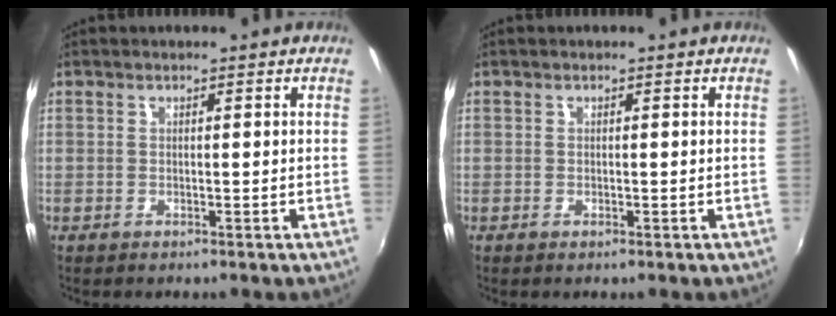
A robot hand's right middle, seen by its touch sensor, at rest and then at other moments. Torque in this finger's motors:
{"motor_torque": [-0.11, 0.06, -0.03, 0.00]}